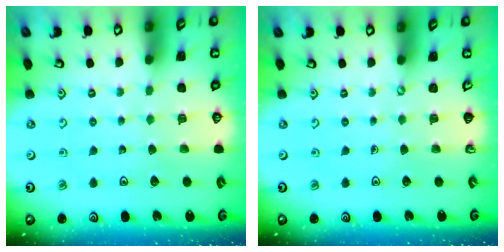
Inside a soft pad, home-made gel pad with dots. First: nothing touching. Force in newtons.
{"total": 0.0}